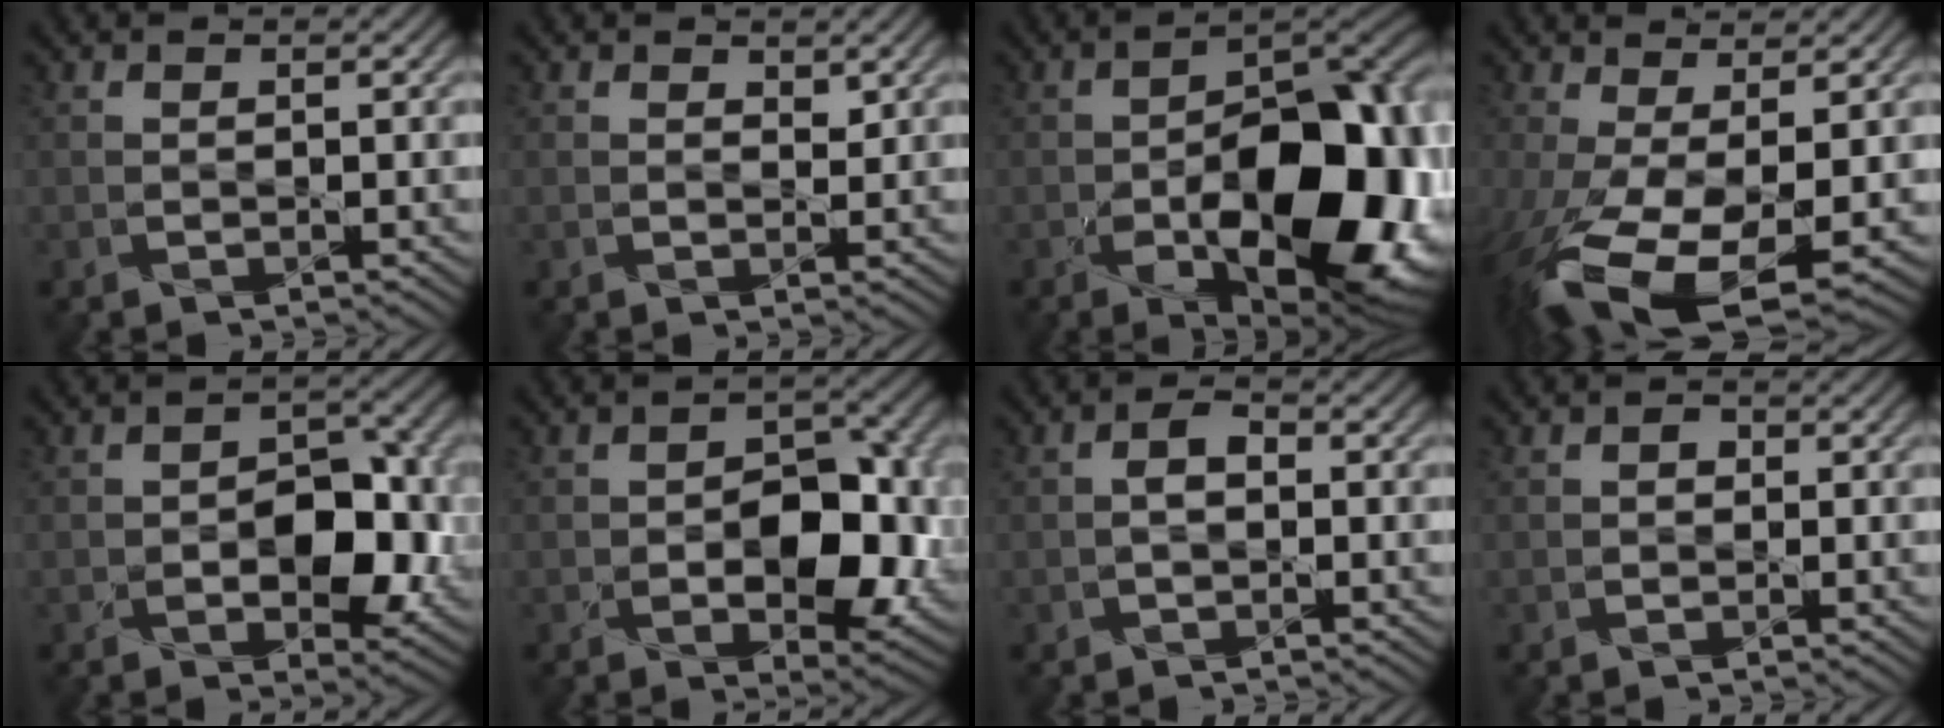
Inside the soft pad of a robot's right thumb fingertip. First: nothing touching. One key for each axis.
{"total": 1.4, "fx": 0.9, "fy": 0.7, "fz": 0.8, "tx": -0.017, "ty": -0.003, "tz": 0.018}
{"total": 18.2, "fx": -5.2, "fy": 9.6, "fz": 14.6, "tx": -0.185, "ty": -0.024, "tz": -0.066}
{"total": 14.2, "fx": -2.9, "fy": 6.9, "fz": 12.1, "tx": -0.281, "ty": -0.045, "tz": -0.030}
{"total": 8.0, "fx": -2.0, "fy": 4.7, "fz": 6.1, "tx": -0.085, "ty": -0.008, "tz": -0.028}
{"total": 9.4, "fx": -2.1, "fy": 5.5, "fz": 7.3, "tx": -0.106, "ty": -0.011, "tz": -0.026}
{"total": 1.7, "fx": -0.4, "fy": 0.9, "fz": 1.4, "tx": -0.026, "ty": 0.006, "tz": -0.010}
{"total": 0.8, "fx": -0.2, "fy": 0.7, "fz": 0.4, "tx": -0.004, "ty": -0.002, "tz": -0.007}